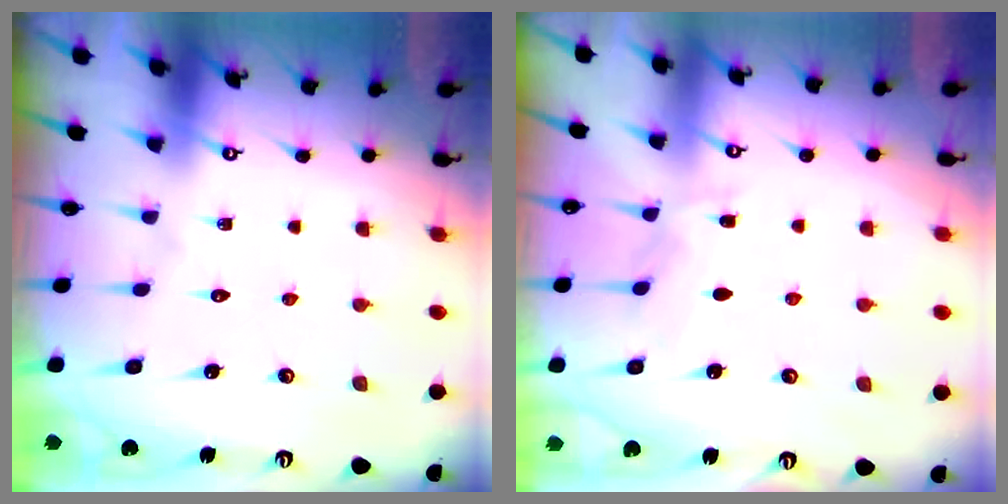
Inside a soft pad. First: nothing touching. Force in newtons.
{"total": 5.4, "press": 5.4, "slide": 0.6}